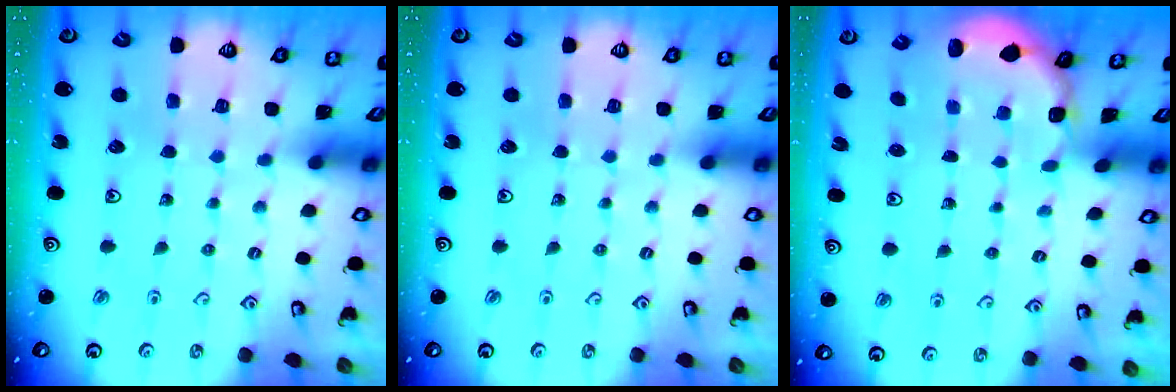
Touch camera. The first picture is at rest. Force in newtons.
{"total": 0.0}
{"total": 1.9, "press": 1.8, "slide": 0.7}